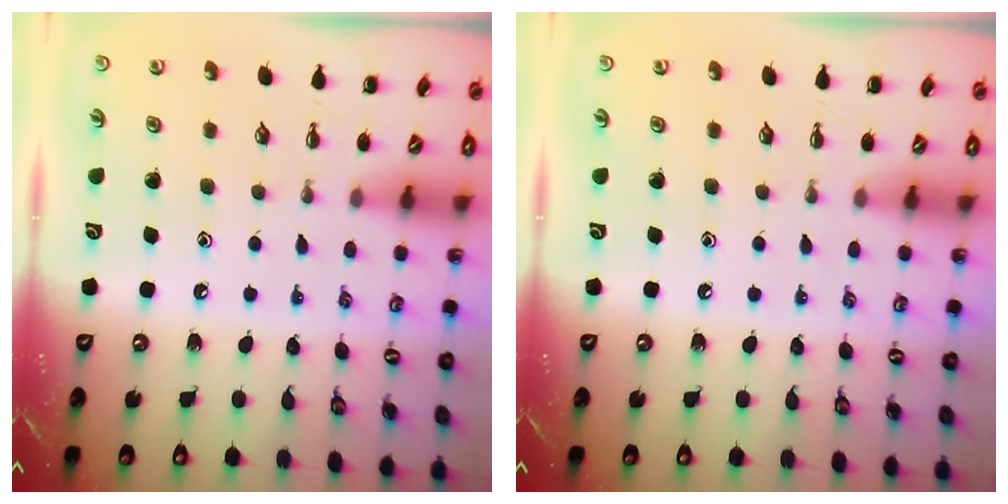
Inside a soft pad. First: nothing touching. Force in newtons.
{"total": 0.0}